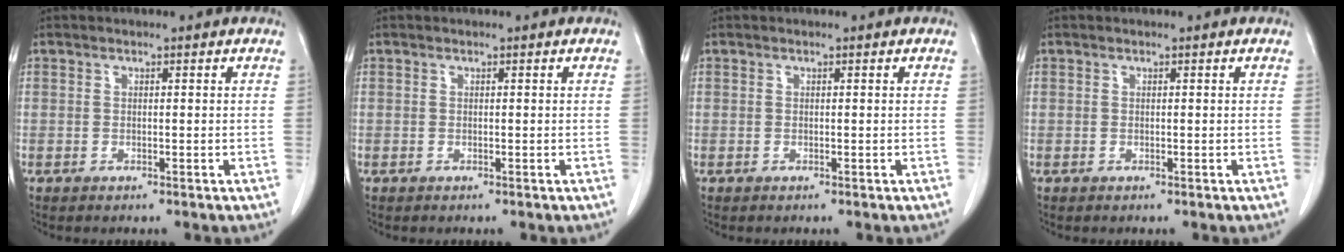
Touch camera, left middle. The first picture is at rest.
{"total": 0.0}
{"total": 0.0}
{"total": 0.0}